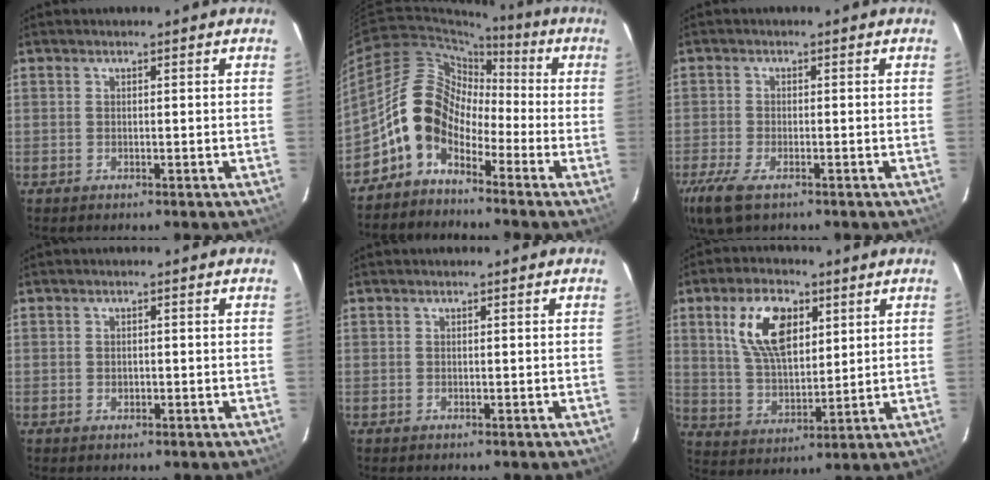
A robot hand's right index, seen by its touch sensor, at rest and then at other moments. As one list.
[{"total": 9.9, "force": [-4.7, 6.9, 5.3], "torque": [-0.089, 0.024, -0.100]}, {"total": 8.1, "force": [-5.1, 3.3, 5.5], "torque": [-0.137, -0.029, -0.098]}, {"total": 0.9, "force": [-0.2, 0.8, 0.5], "torque": [-0.006, 0.002, -0.003]}, {"total": 0.0}, {"total": 12.9, "force": [5.2, 6.7, 9.7], "torque": [-0.181, 0.016, 0.104]}]